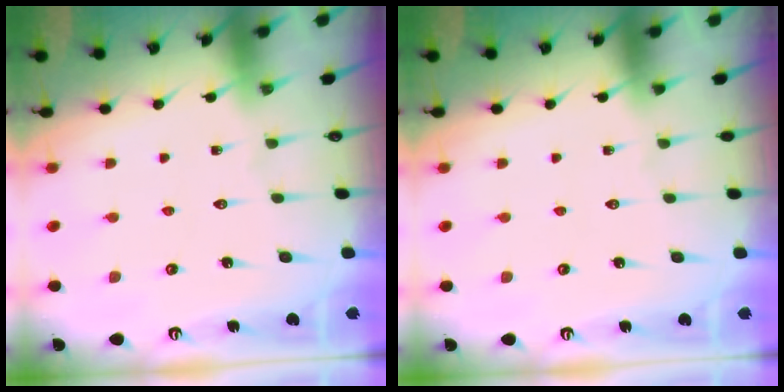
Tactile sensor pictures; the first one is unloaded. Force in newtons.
{"total": 0.0}